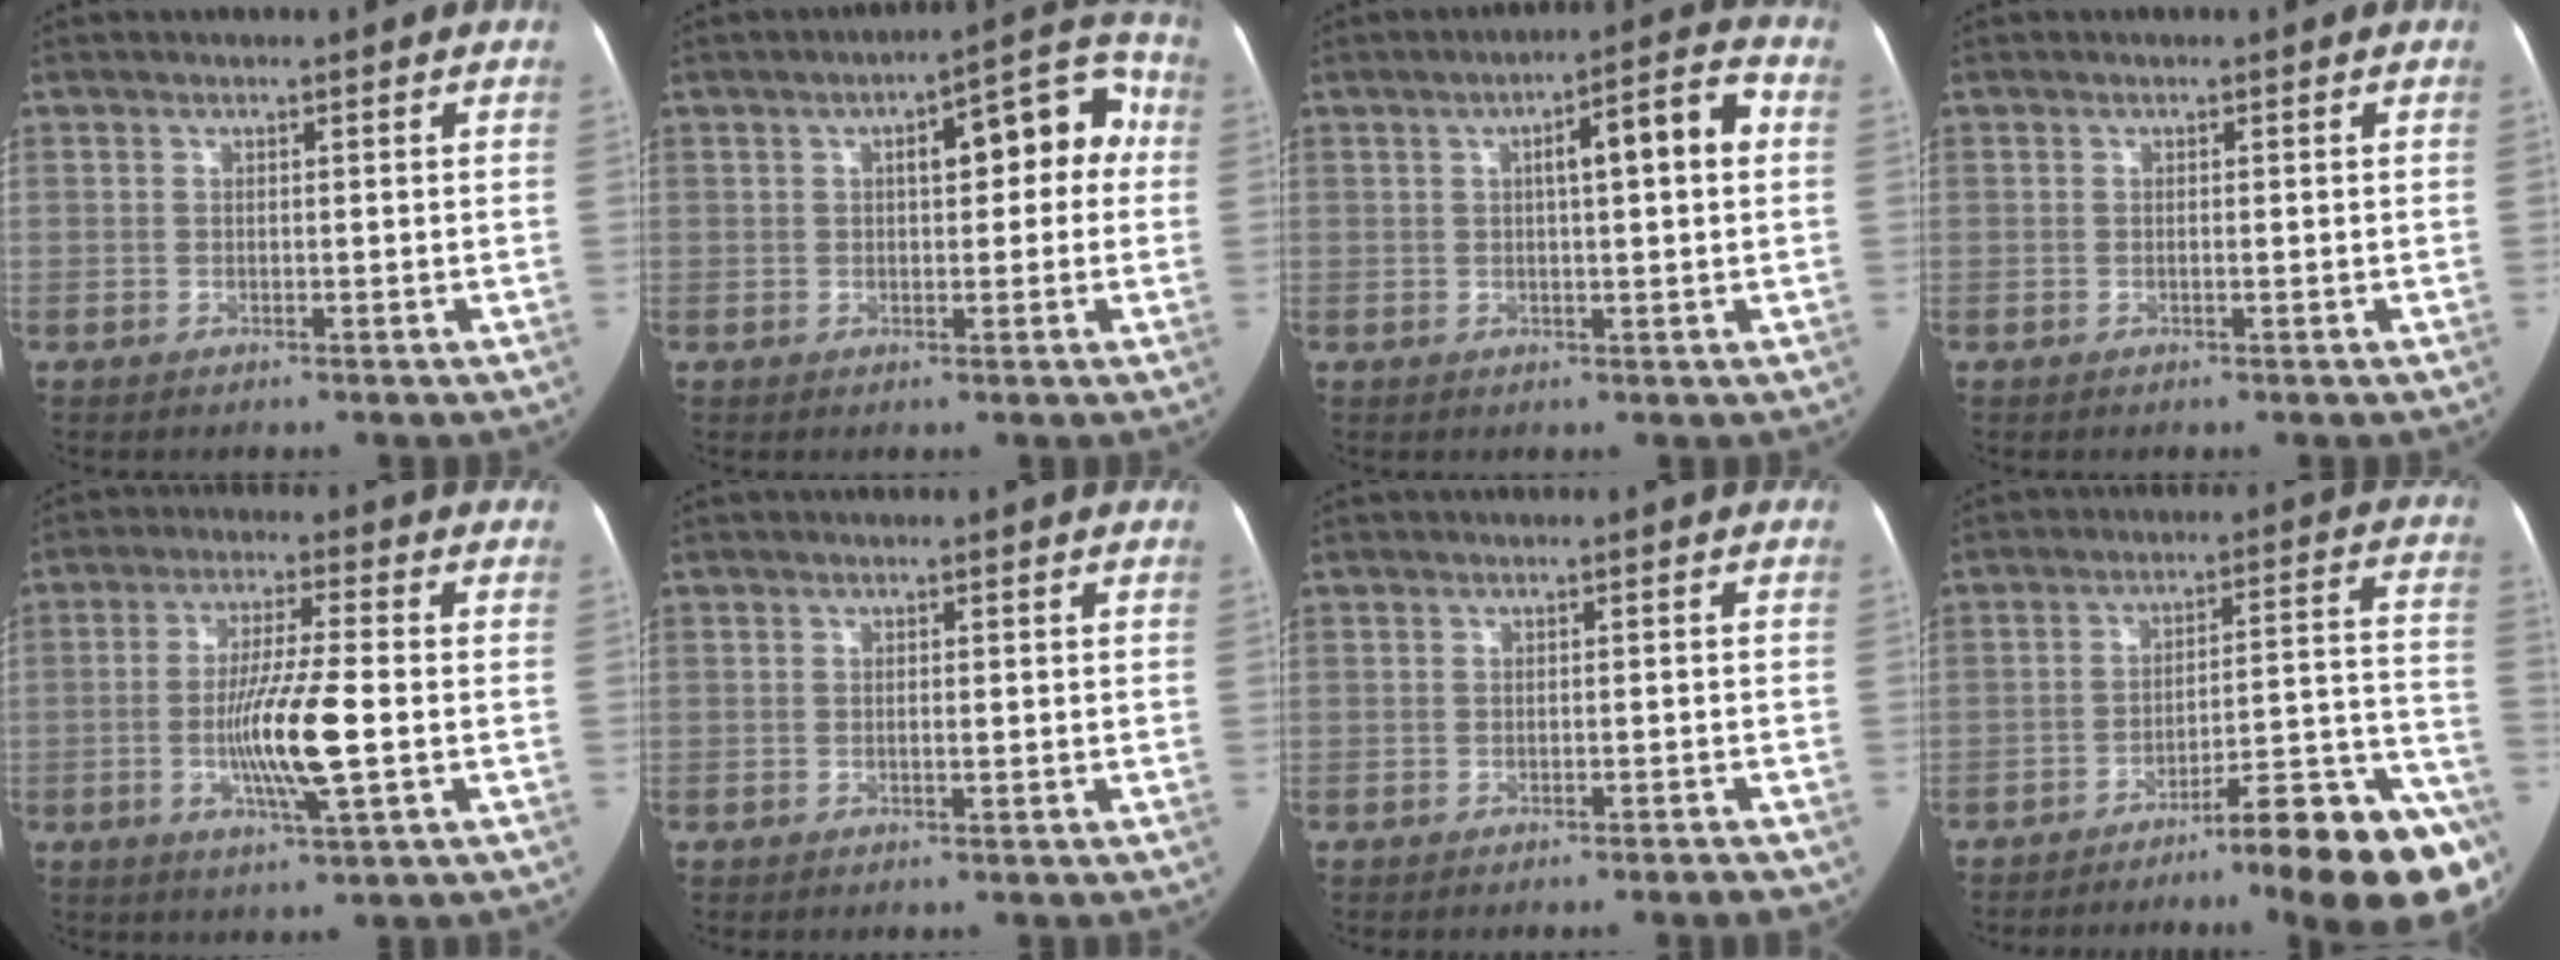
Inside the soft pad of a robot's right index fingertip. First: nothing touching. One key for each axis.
{"total": 10.7, "fx": 1.9, "fy": 4.2, "fz": 9.7, "tx": -0.117, "ty": 0.050, "tz": 0.025}
{"total": 8.7, "fx": 1.5, "fy": 1.5, "fz": 8.5, "tx": -0.126, "ty": 0.032, "tz": 0.021}
{"total": 0.6, "fx": -0.1, "fy": 0.2, "fz": 0.5, "tx": -0.010, "ty": 0.001, "tz": -0.002}
{"total": 10.5, "fx": -2.0, "fy": 0.6, "fz": 10.3, "tx": -0.194, "ty": -0.008, "tz": -0.038}
{"total": 0.8, "fx": -0.1, "fy": 0.3, "fz": 0.8, "tx": -0.014, "ty": 0.001, "tz": -0.003}
{"total": 2.3, "fx": -1.7, "fy": 0.5, "fz": 1.5, "tx": -0.019, "ty": 0.003, "tz": -0.021}
{"total": 19.7, "fx": -13.9, "fy": 0.3, "fz": 14.0, "tx": -0.100, "ty": 0.039, "tz": -0.207}